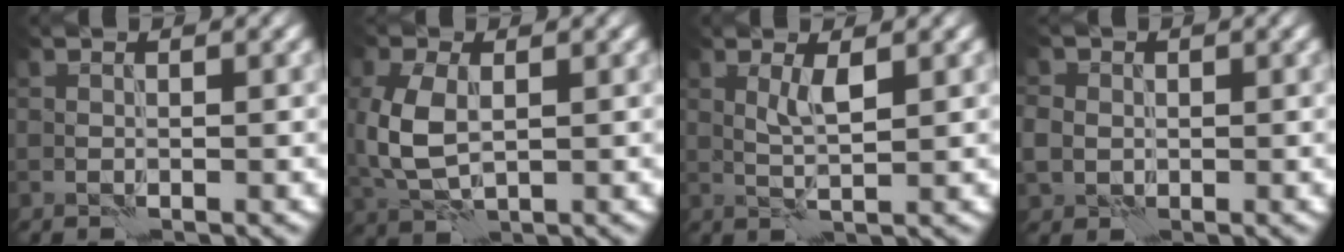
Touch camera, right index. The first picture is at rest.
{"total": 5.2, "force": [0.2, 3.1, 4.2], "torque": [-0.112, 0.004, 0.008]}
{"total": 2.0, "force": [1.0, 0.0, 1.7], "torque": [-0.036, 0.001, 0.018]}
{"total": 3.3, "force": [0.0, 3.0, 1.4], "torque": [-0.026, 0.010, -0.008]}